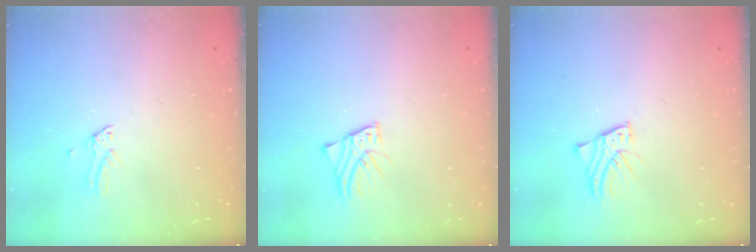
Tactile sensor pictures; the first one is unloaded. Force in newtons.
{"total": 2.6, "press": 2.6, "slide": 0.1}
{"total": 2.6, "press": 2.6, "slide": 0.1}